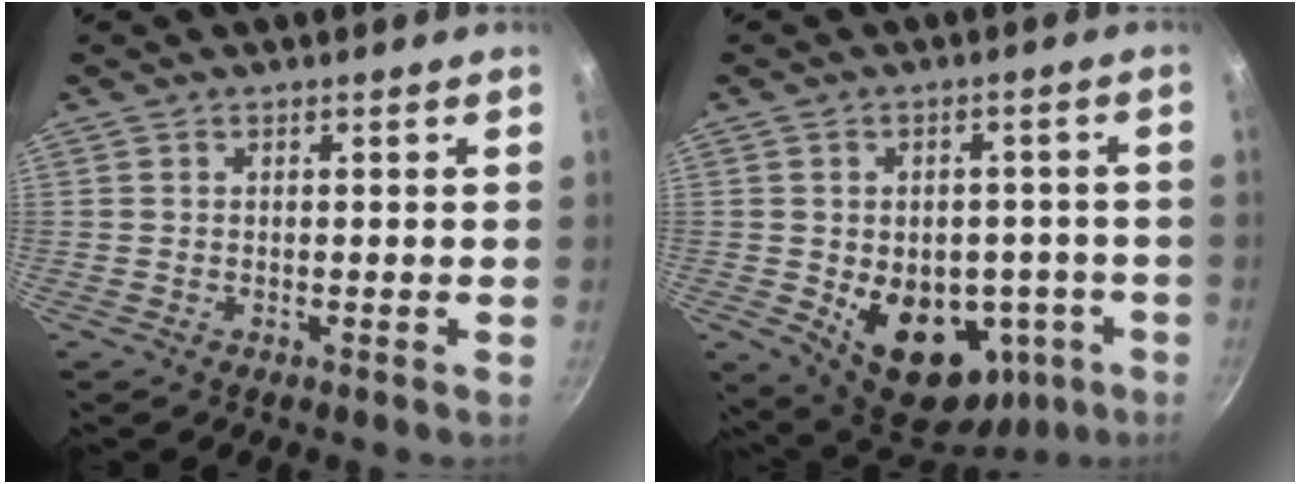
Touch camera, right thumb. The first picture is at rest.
{"total": 16.9, "force": [-5.6, 11.2, 11.4], "torque": [-0.142, 0.014, -0.058]}